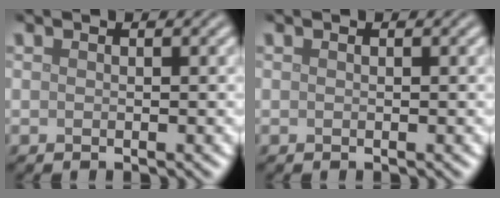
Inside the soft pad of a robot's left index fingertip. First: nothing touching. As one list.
[{"total": 0.0}]